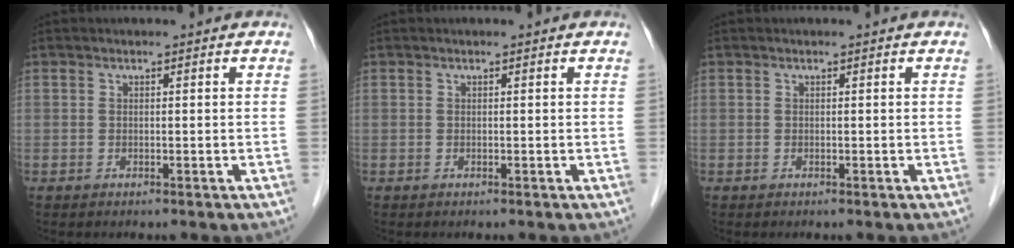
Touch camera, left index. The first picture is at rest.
{"total": 0.0}
{"total": 0.0}